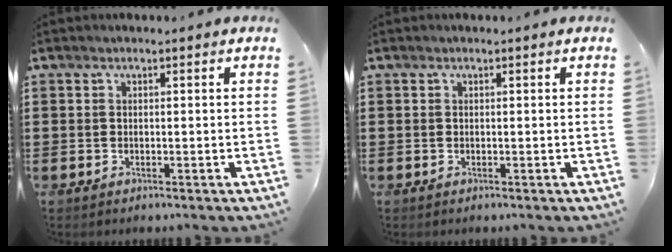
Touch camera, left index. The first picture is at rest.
{"total": 0.0}